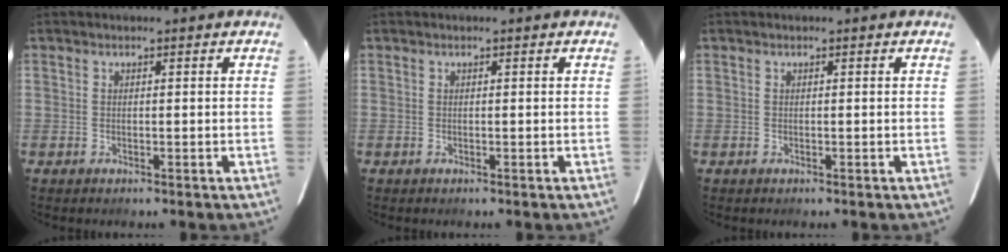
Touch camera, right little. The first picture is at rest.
{"total": 0.0}
{"total": 0.0}